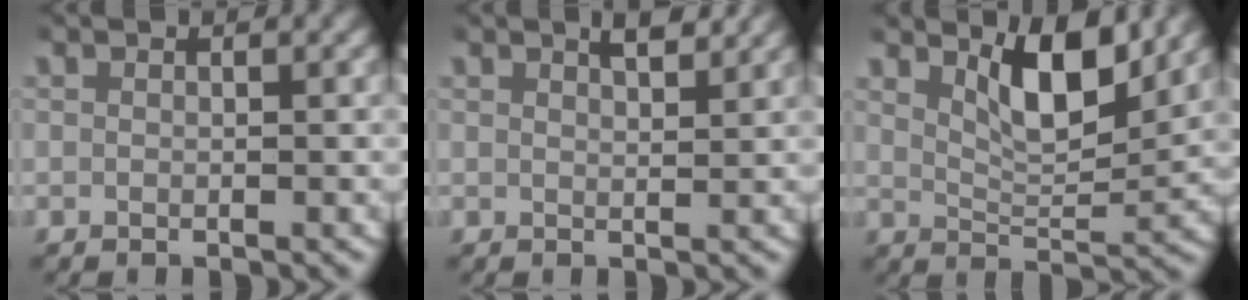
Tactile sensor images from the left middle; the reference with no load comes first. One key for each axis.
{"total": 2.1, "fx": 1.8, "fy": 0.1, "fz": 1.1, "tx": -0.011, "ty": 0.004, "tz": 0.027}
{"total": 5.3, "fx": 3.5, "fy": 1.4, "fz": 3.7, "tx": -0.063, "ty": -0.008, "tz": 0.060}